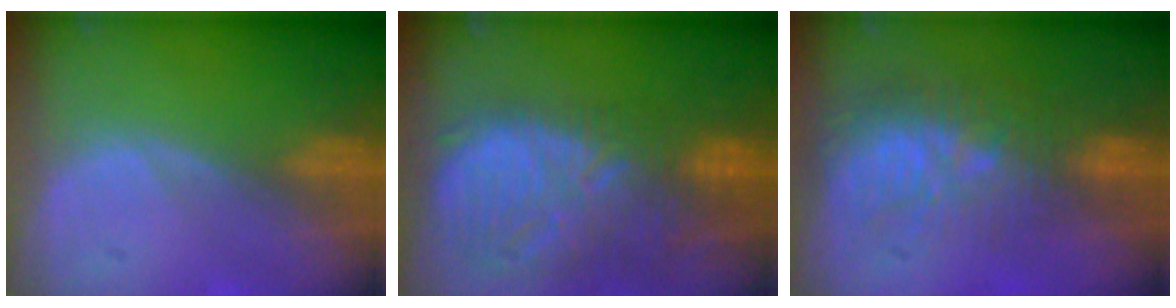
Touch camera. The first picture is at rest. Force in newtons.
{"total": 13.4, "press": 11.5, "slide": 7.0}
{"total": 9.8, "press": 8.8, "slide": 4.3}